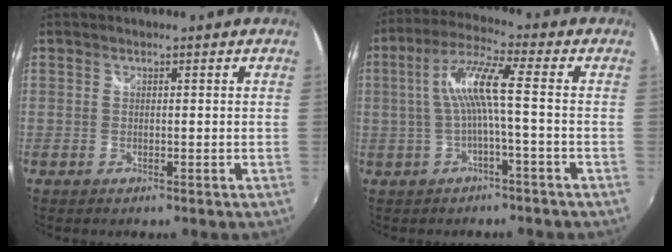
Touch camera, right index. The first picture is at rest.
{"total": 8.0, "force": [-0.8, 0.0, 7.9], "torque": [-0.165, 0.012, -0.009]}